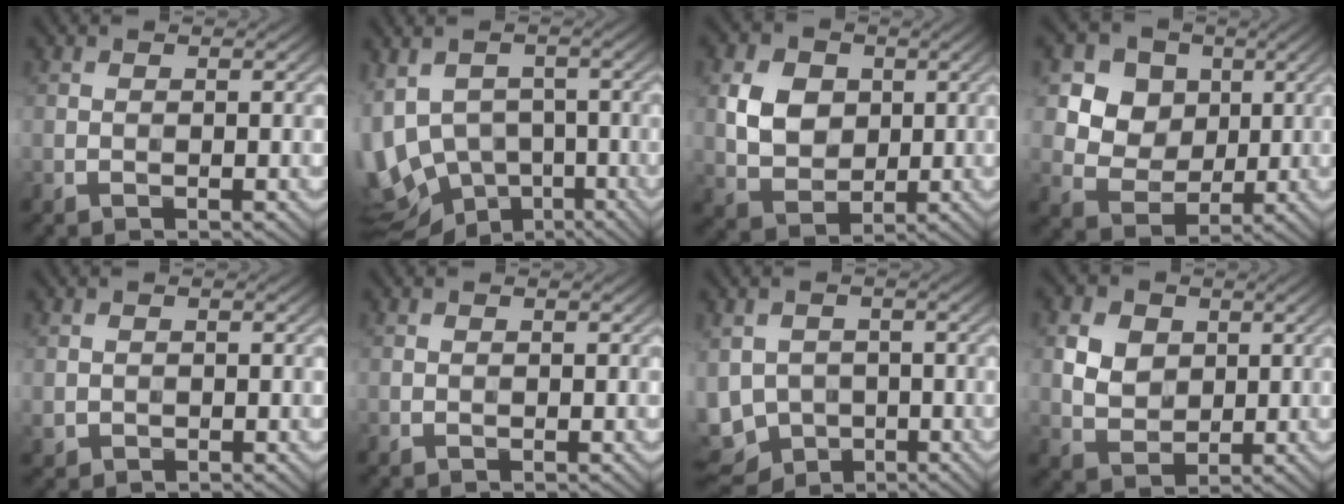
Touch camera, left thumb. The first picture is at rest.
{"total": 12.2, "force": [-3.0, 8.4, 8.2], "torque": [-0.196, -0.020, -0.029]}
{"total": 6.5, "force": [1.3, 5.2, 3.7], "torque": [-0.092, 0.000, 0.018]}
{"total": 8.4, "force": [3.1, 7.0, 3.5], "torque": [-0.109, -0.005, 0.070]}
{"total": 1.0, "force": [0.0, 1.0, 0.3], "torque": [-0.008, -0.008, 0.001]}
{"total": 0.0}
{"total": 7.4, "force": [-2.1, 5.8, 4.0], "torque": [-0.109, -0.021, -0.037]}
{"total": 5.3, "force": [1.6, 4.2, 2.8], "torque": [-0.077, -0.002, 0.020]}